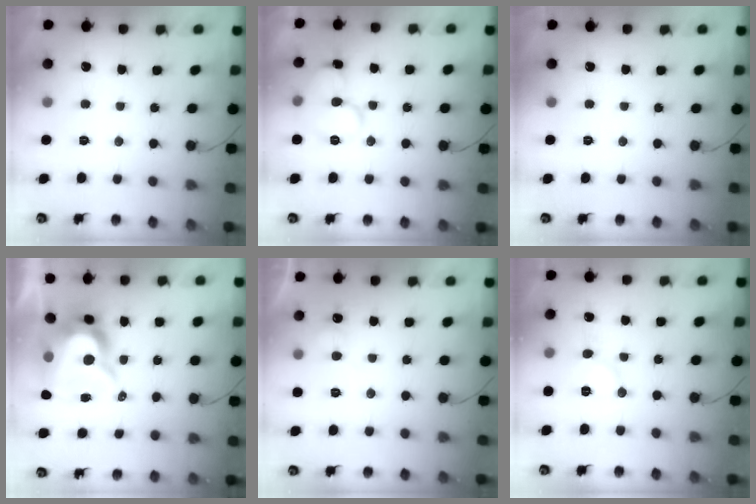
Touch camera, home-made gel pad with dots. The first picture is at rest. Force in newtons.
{"total": 10.5, "press": 10.5, "slide": 1.1}
{"total": 0.0}
{"total": 12.3, "press": 12.2, "slide": 1.0}
{"total": 5.5, "press": 5.5, "slide": 0.6}
{"total": 7.0, "press": 7.0, "slide": 0.8}